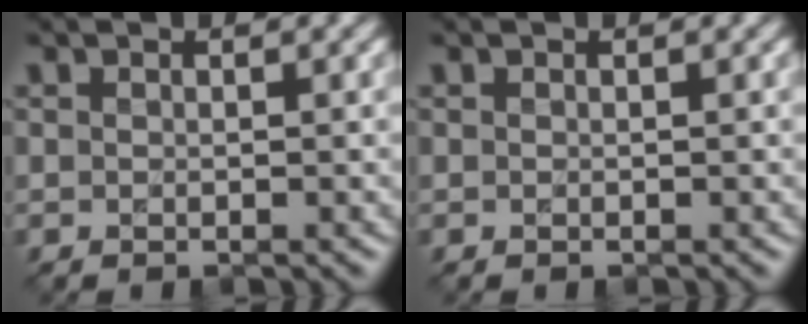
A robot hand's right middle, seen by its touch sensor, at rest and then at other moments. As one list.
[{"total": 0.0}]